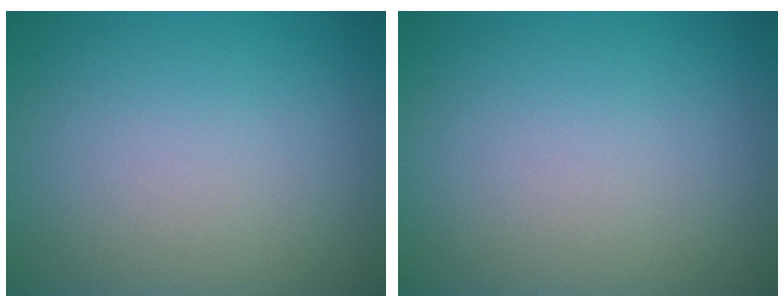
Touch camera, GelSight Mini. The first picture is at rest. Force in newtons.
{"total": 0.0}